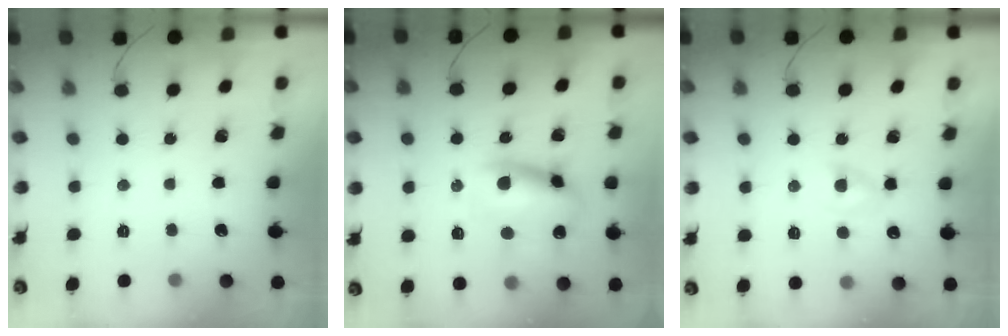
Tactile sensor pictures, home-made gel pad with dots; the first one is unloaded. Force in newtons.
{"total": 10.8, "press": 10.7, "slide": 1.8}
{"total": 2.2, "press": 2.0, "slide": 1.1}